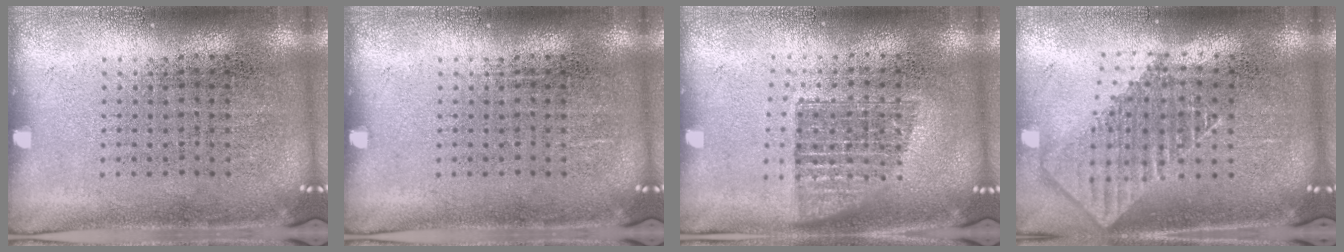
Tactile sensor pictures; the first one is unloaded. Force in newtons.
{"total": 0.0}
{"total": 1.3, "press": 1.1, "slide": 0.6}
{"total": 1.9, "press": 1.5, "slide": 1.1}